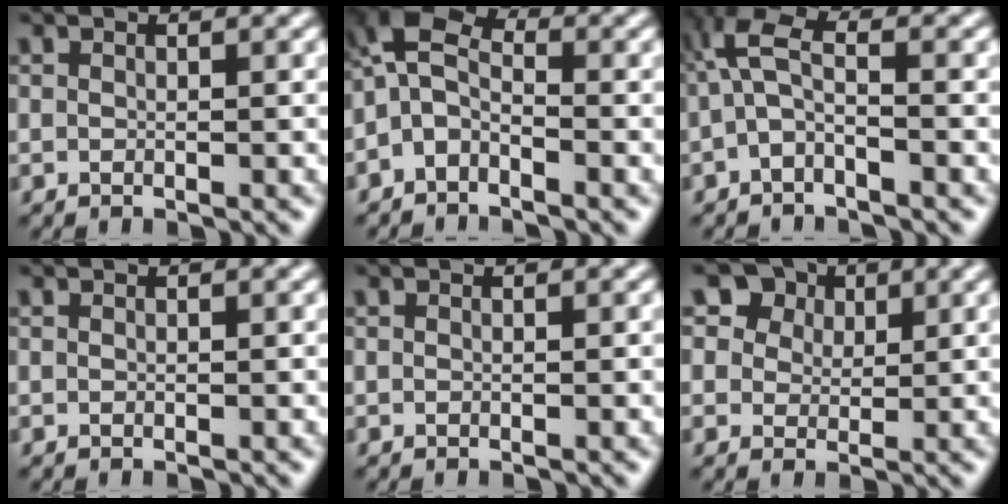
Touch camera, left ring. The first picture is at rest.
{"total": 4.7, "force": [-1.1, 2.9, 3.5], "torque": [-0.075, 0.016, -0.039]}
{"total": 3.5, "force": [-0.7, 1.4, 3.2], "torque": [-0.076, 0.015, -0.025]}
{"total": 0.0}
{"total": 0.0}
{"total": 6.7, "force": [4.0, 4.8, 2.6], "torque": [-0.061, 0.006, 0.056]}